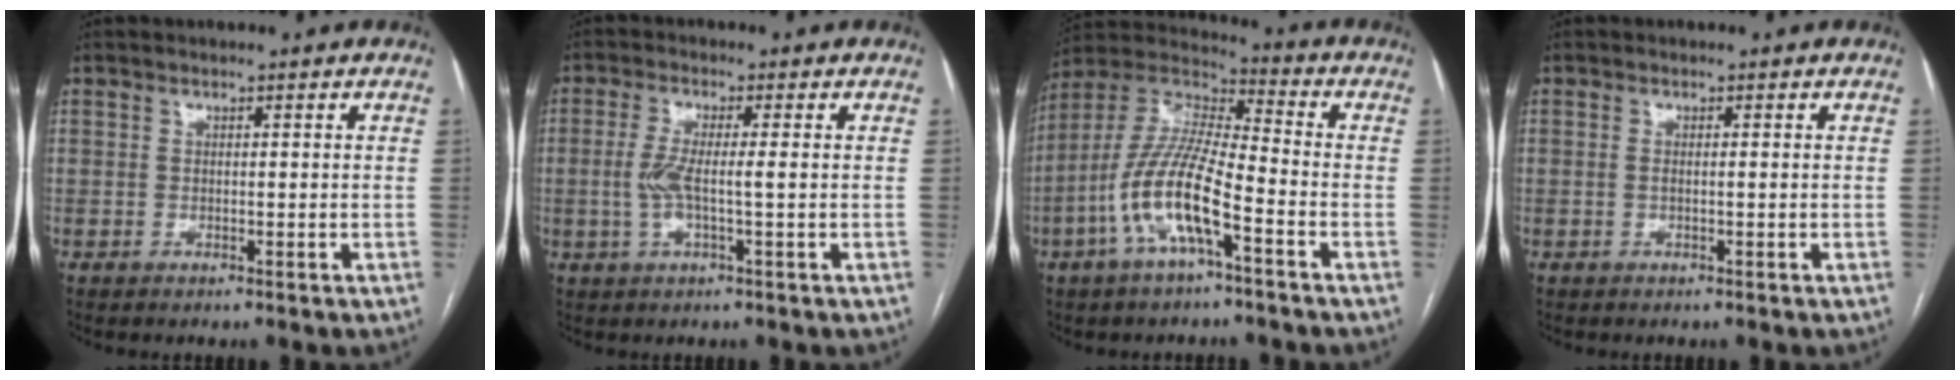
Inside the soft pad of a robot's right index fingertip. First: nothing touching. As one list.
[{"total": 4.5, "force": [-0.5, 0.6, 4.5], "torque": [-0.101, 0.000, -0.011]}, {"total": 13.6, "force": [-5.3, 2.8, 12.2], "torque": [-0.260, 0.006, -0.103]}, {"total": 0.7, "force": [-0.3, 0.1, 0.7], "torque": [-0.015, 0.001, -0.003]}]